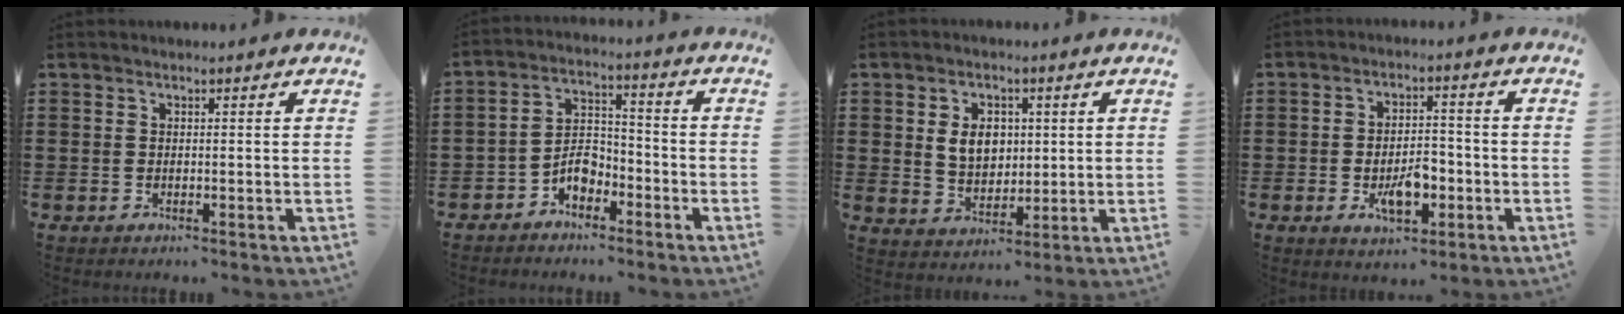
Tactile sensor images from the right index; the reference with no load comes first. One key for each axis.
{"total": 5.3, "fx": -3.2, "fy": 3.1, "fz": 2.9, "tx": -0.059, "ty": 0.013, "tz": -0.062}
{"total": 5.7, "fx": 1.0, "fy": 4.2, "fz": 3.7, "tx": -0.069, "ty": 0.009, "tz": 0.012}
{"total": 6.5, "fx": -2.2, "fy": 3.1, "fz": 5.2, "tx": -0.082, "ty": 0.001, "tz": -0.044}